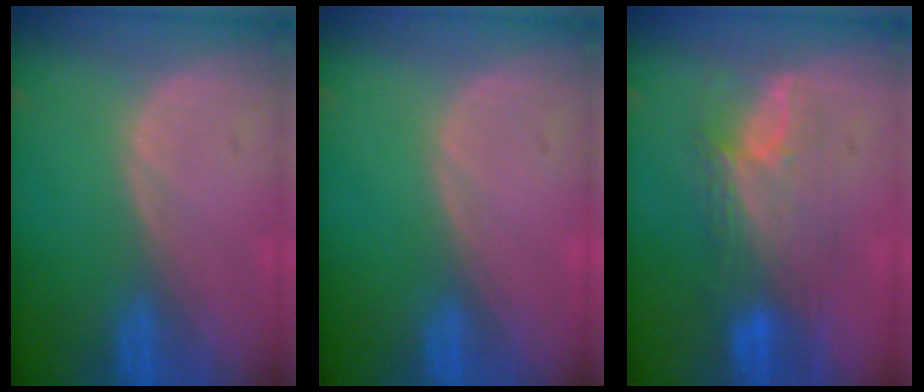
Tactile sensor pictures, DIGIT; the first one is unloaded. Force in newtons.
{"total": 0.0}
{"total": 7.4, "press": 7.2, "slide": 1.4}